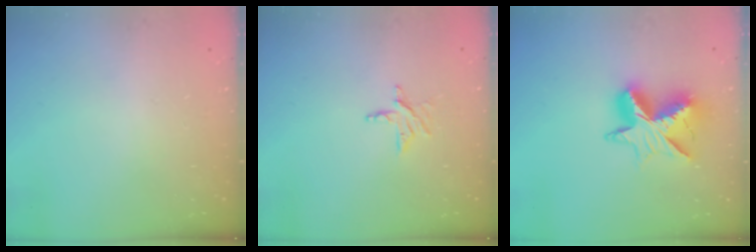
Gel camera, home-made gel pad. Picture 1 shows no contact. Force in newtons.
{"total": 4.6, "press": 4.6, "slide": 0.4}
{"total": 12.0, "press": 11.9, "slide": 1.3}